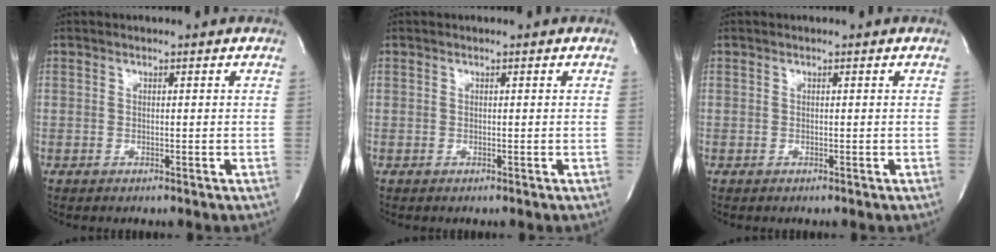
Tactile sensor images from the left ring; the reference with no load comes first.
{"total": 0.0}
{"total": 0.0}